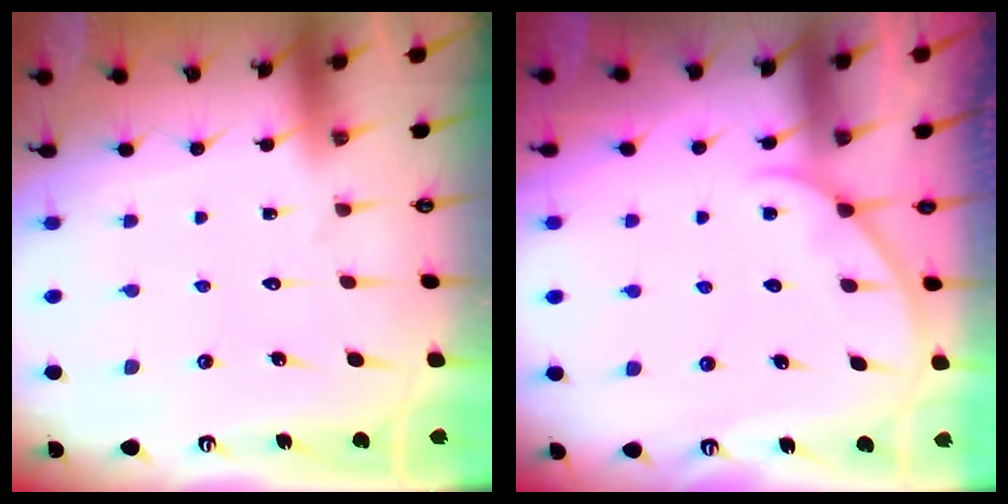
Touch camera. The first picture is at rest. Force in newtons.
{"total": 3.2, "press": 3.2, "slide": 0.1}